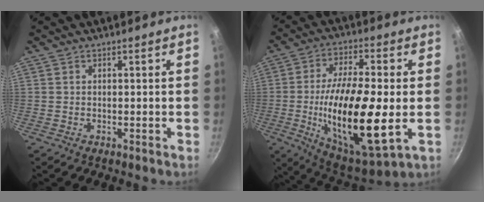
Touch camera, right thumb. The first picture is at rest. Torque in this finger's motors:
{"motor_torque": [2.22, 2.79, 2.25, -0.50, 0.75]}